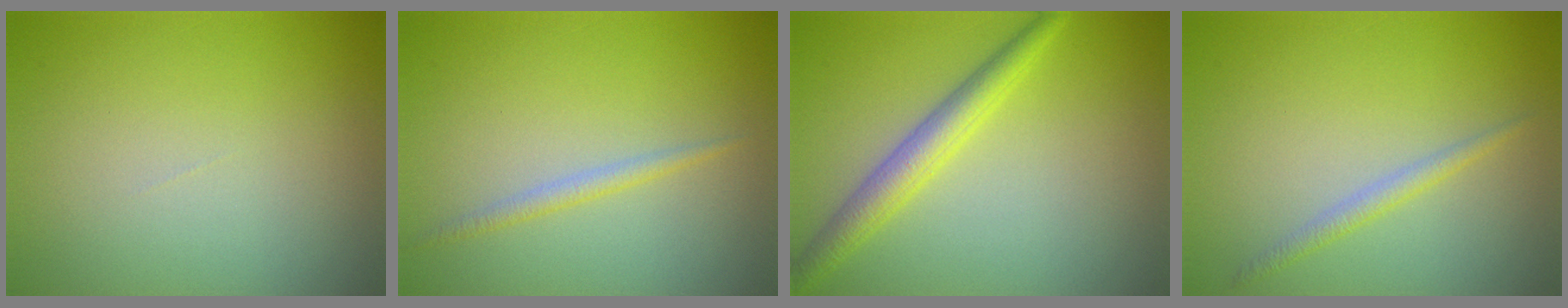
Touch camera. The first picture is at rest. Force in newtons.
{"total": 1.2, "press": 1.2, "slide": 0.1}
{"total": 3.5, "press": 3.5, "slide": 0.0}
{"total": 1.4, "press": 1.4, "slide": 0.0}